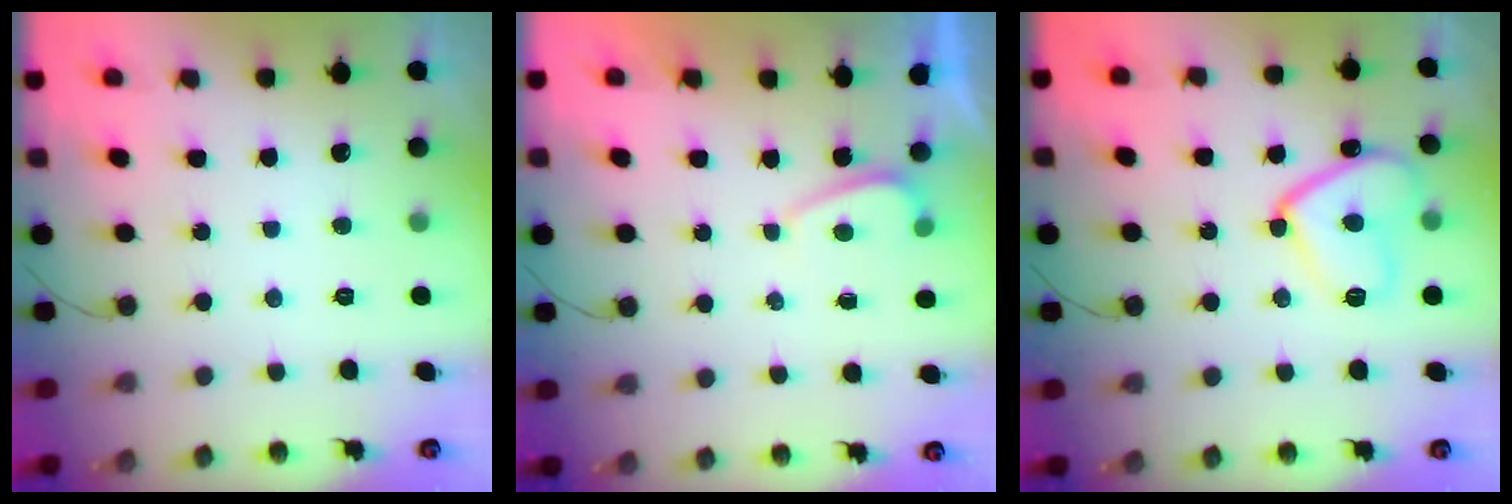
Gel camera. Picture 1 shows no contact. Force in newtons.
{"total": 0.6, "press": 0.4, "slide": 0.5}
{"total": 12.2, "press": 12.2, "slide": 1.3}